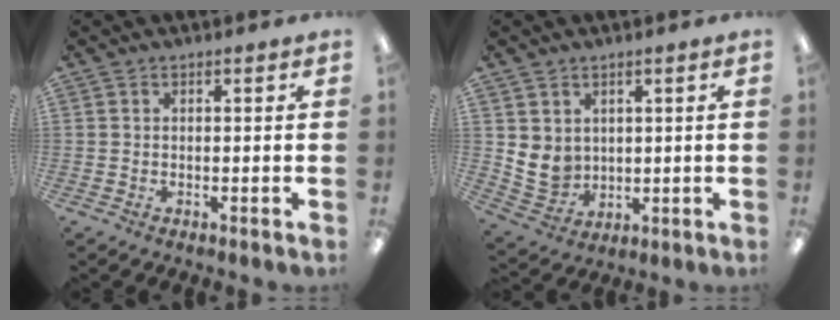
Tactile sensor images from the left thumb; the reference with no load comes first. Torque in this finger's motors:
{"motor_torque": [-0.34, 0.41, -0.03, -0.11, 0.02]}